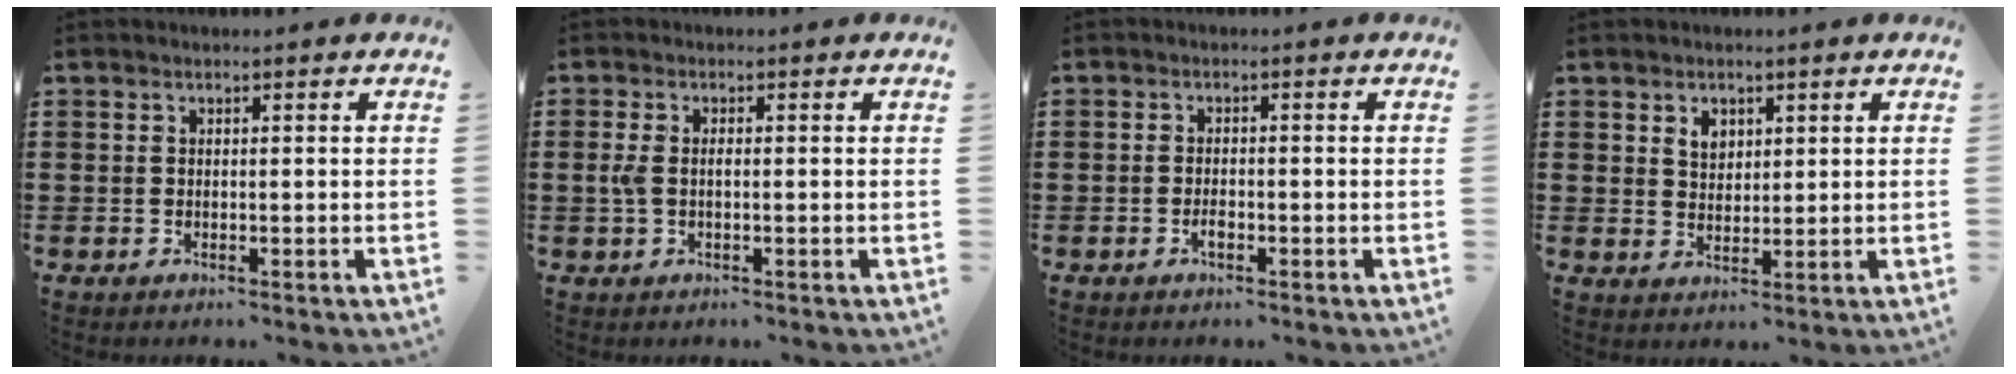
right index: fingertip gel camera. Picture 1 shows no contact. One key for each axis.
{"total": 2.1, "fx": -0.2, "fy": 1.0, "fz": 1.8, "tx": -0.050, "ty": -0.003, "tz": -0.009}
{"total": 1.7, "fx": -0.9, "fy": 0.7, "fz": 1.3, "tx": -0.027, "ty": -0.001, "tz": -0.016}
{"total": 2.8, "fx": 1.5, "fy": 2.0, "fz": 1.3, "tx": -0.031, "ty": 0.008, "tz": 0.028}